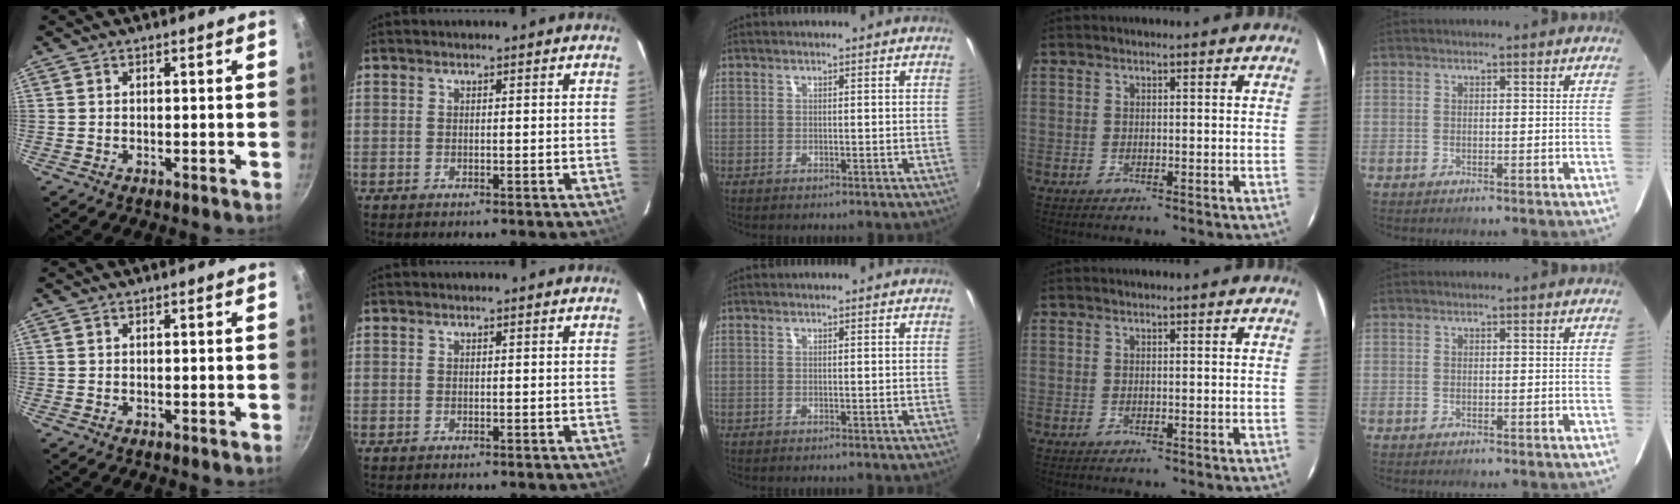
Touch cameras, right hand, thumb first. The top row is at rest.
{}